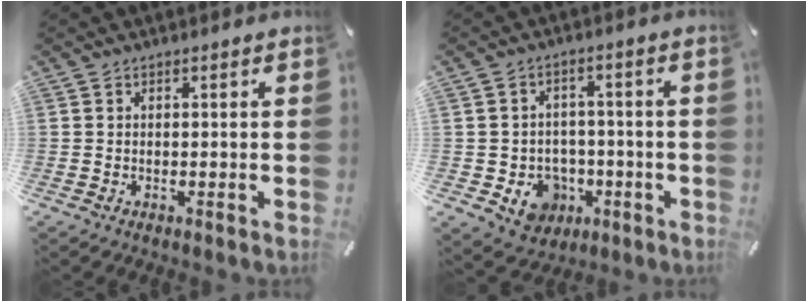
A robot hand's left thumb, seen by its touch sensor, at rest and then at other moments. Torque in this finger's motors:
{"motor_torque": [0.00, 0.05, 0.24, 0.24, 0.00]}